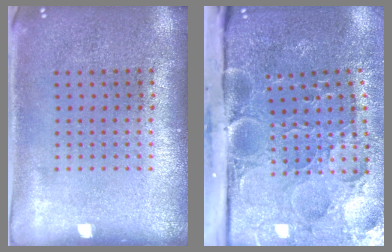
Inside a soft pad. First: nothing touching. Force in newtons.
{"total": 5.1, "press": 4.0, "slide": 3.1}